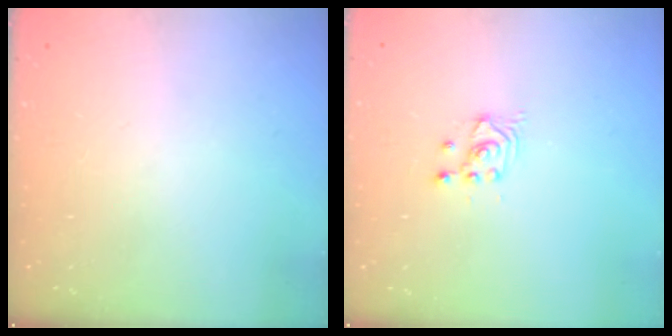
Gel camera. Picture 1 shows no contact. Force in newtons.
{"total": 2.7, "press": 2.7, "slide": 0.2}